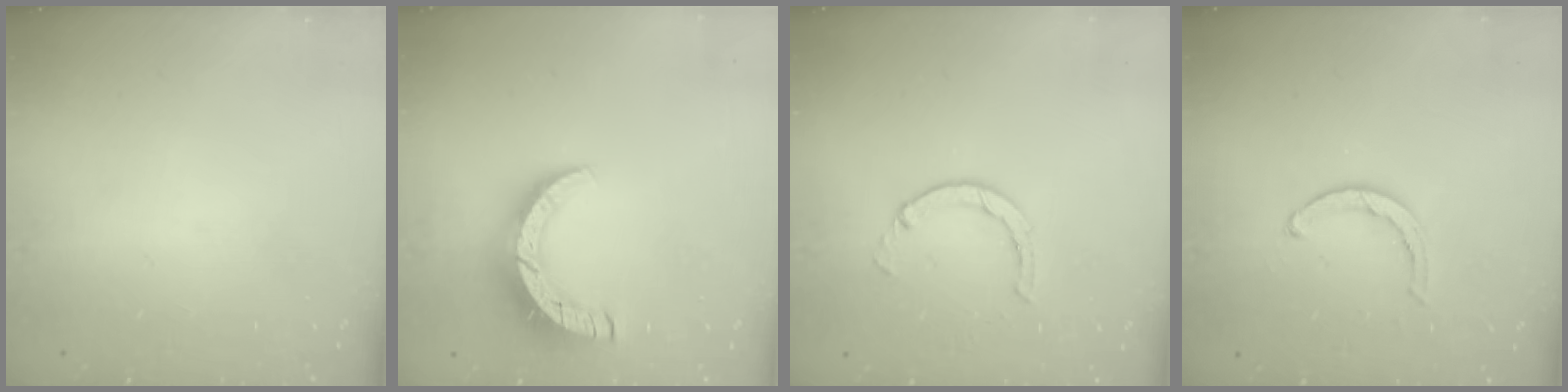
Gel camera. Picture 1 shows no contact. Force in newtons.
{"total": 9.9, "press": 9.9, "slide": 0.6}
{"total": 2.9, "press": 2.9, "slide": 0.4}
{"total": 3.7, "press": 3.7, "slide": 0.7}